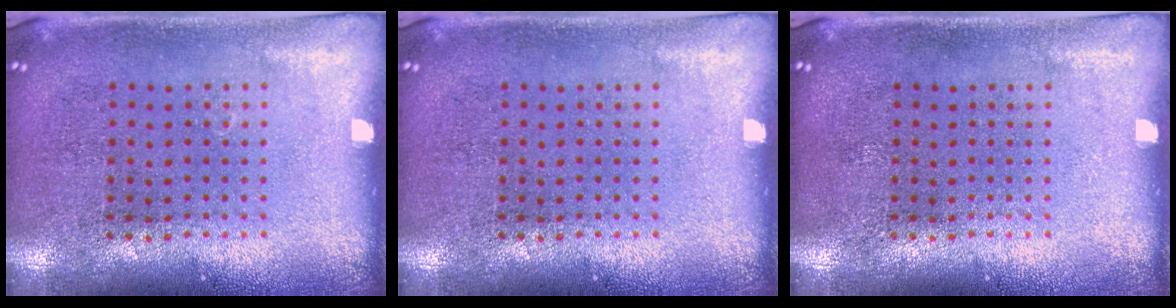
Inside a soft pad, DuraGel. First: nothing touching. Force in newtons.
{"total": 0.0}
{"total": 0.0}